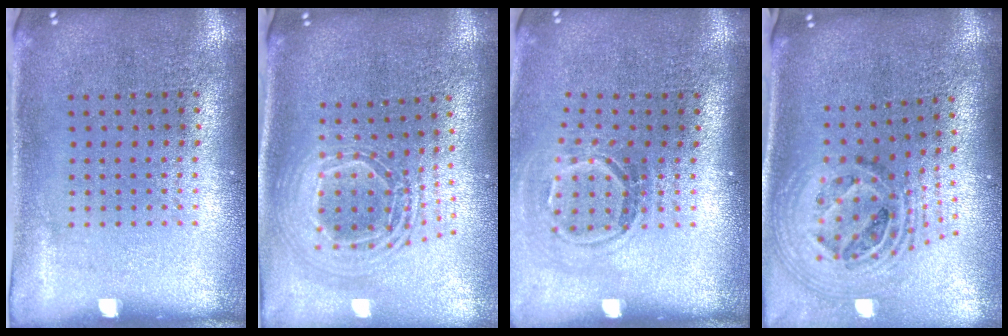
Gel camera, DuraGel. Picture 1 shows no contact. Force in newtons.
{"total": 2.2, "press": 1.8, "slide": 1.4}
{"total": 1.7, "press": 1.2, "slide": 1.1}
{"total": 2.0, "press": 1.6, "slide": 1.3}